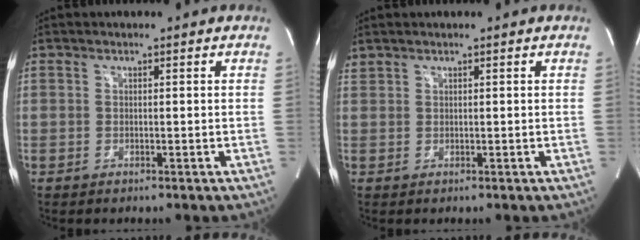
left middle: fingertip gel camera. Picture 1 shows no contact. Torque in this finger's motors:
{"motor_torque": [-0.05, -0.06, -0.08, -0.01]}